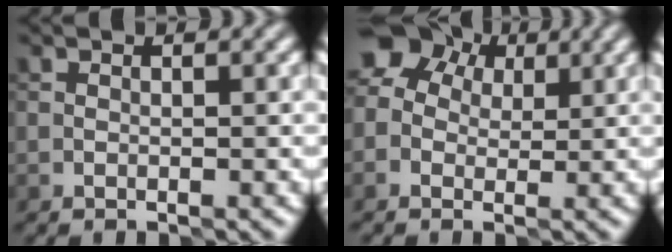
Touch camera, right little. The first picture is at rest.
{"total": 6.4, "force": [2.4, 4.9, 3.4], "torque": [-0.058, 0.034, 0.021]}